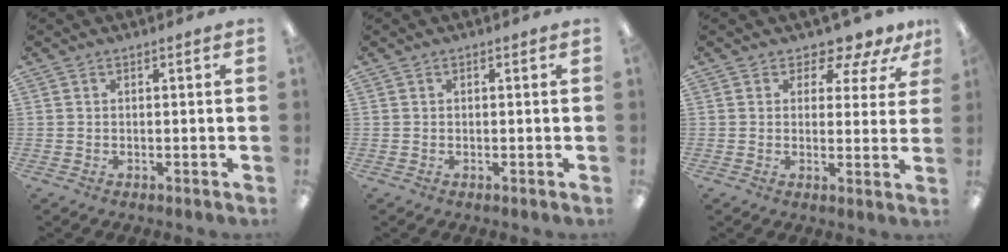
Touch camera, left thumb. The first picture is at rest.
{"total": 0.0}
{"total": 5.6, "force": [4.7, 2.3, 2.1], "torque": [-0.029, -0.034, 0.080]}